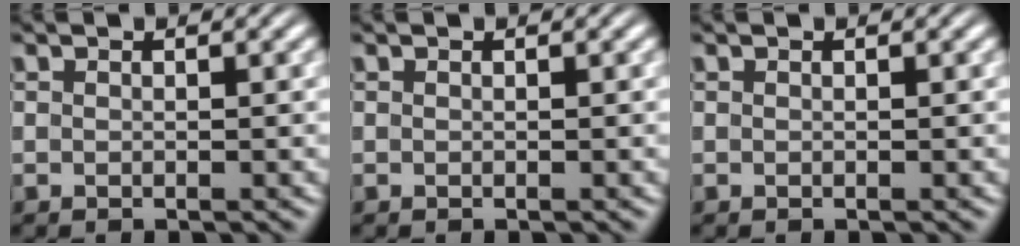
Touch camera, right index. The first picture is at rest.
{"total": 0.0}
{"total": 0.0}